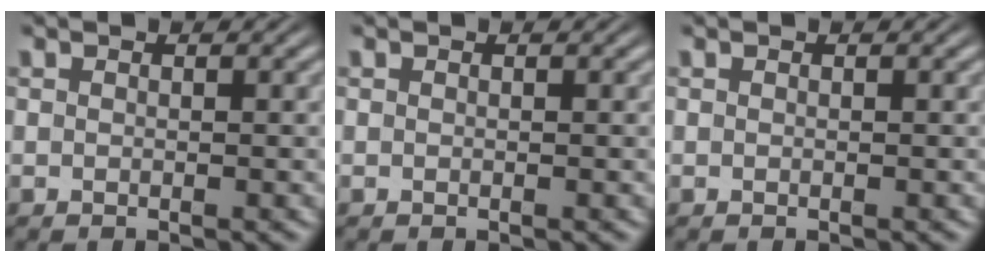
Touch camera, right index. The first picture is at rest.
{"total": 0.0}
{"total": 0.0}